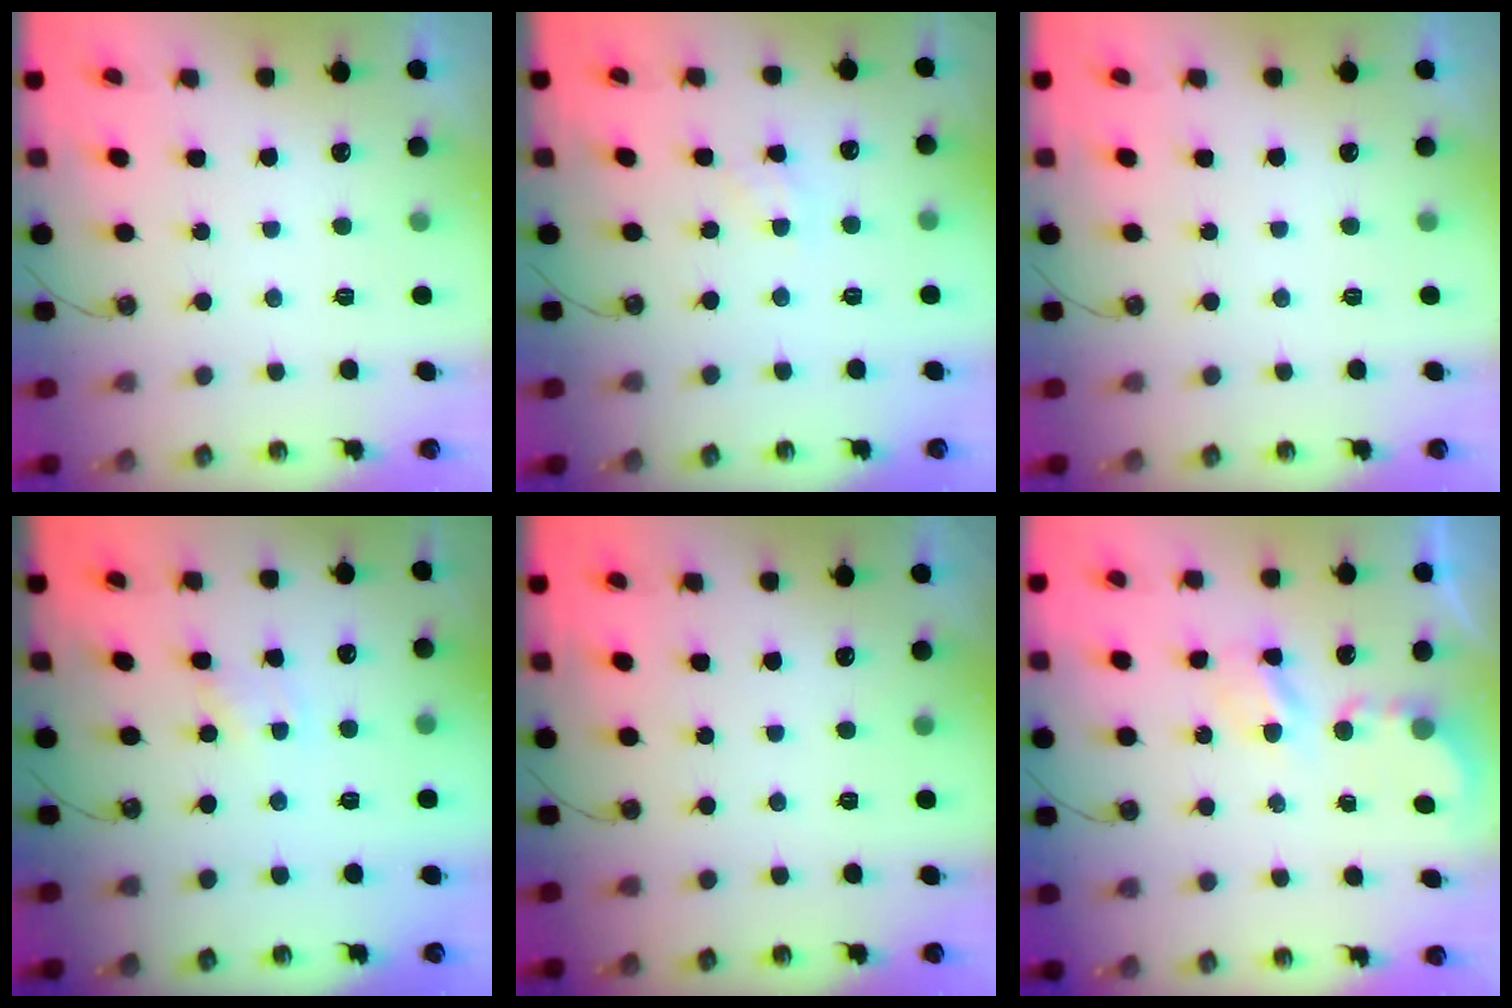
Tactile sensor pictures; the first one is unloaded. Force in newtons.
{"total": 1.8, "press": 1.8, "slide": 0.2}
{"total": 0.0}
{"total": 0.6, "press": 0.6, "slide": 0.1}
{"total": 0.0}
{"total": 4.5, "press": 4.5, "slide": 0.1}